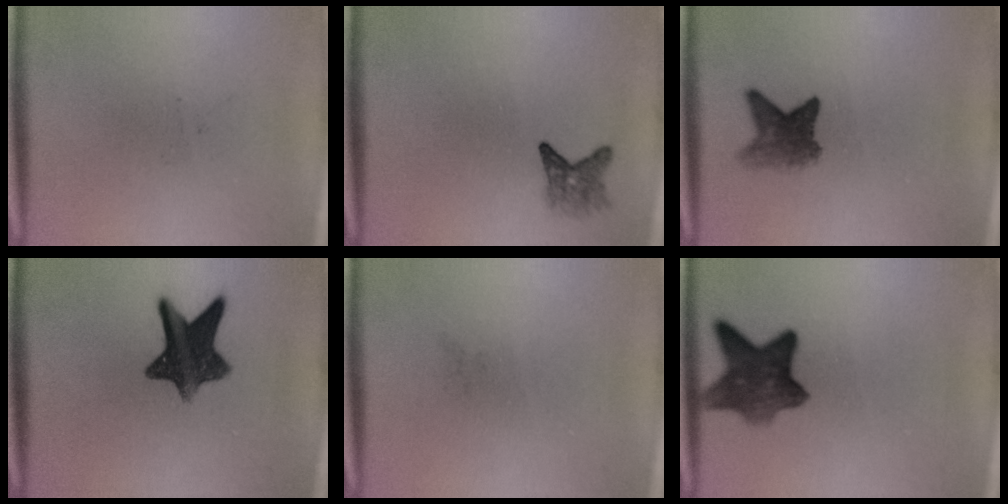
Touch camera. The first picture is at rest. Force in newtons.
{"total": 2.4}
{"total": 4.1}
{"total": 10.6}
{"total": 0.0}
{"total": 7.7}